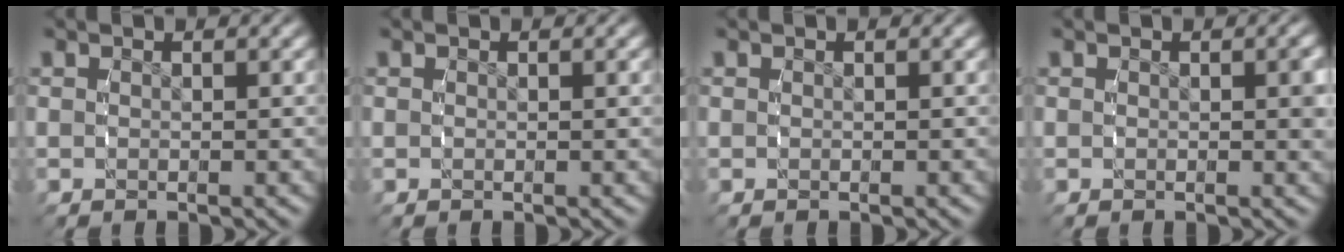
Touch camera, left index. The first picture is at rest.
{"total": 0.0}
{"total": 0.0}
{"total": 0.6, "force": [0.1, 0.2, 0.6], "torque": [-0.004, -0.001, 0.001]}